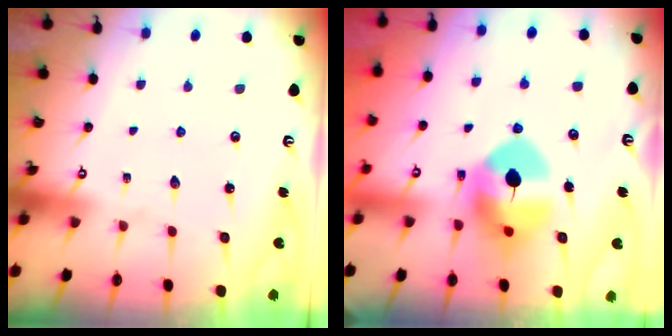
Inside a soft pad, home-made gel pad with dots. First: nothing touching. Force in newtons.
{"total": 10.0, "press": 9.9, "slide": 1.3}